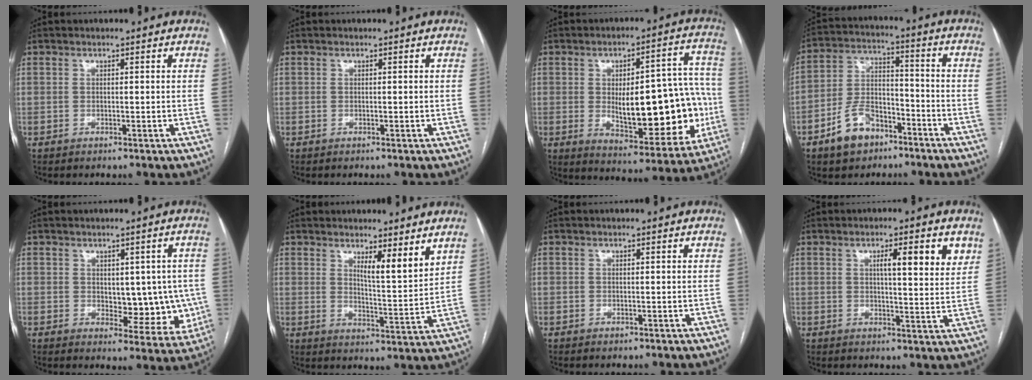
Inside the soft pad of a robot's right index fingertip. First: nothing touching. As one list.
[{"total": 0.0}, {"total": 20.9, "force": [-2.4, 7.6, 19.4], "torque": [-0.230, 0.025, -0.012]}, {"total": 9.8, "force": [-6.0, 5.8, 5.1], "torque": [-0.107, 0.017, -0.103]}, {"total": 9.0, "force": [0.1, 4.9, 7.5], "torque": [-0.071, 0.004, 0.014]}, {"total": 6.5, "force": [4.5, 0.5, 4.6], "torque": [-0.069, -0.022, 0.072]}, {"total": 0.0}, {"total": 7.0, "force": [3.4, 0.9, 6.1], "torque": [-0.083, -0.001, 0.044]}]